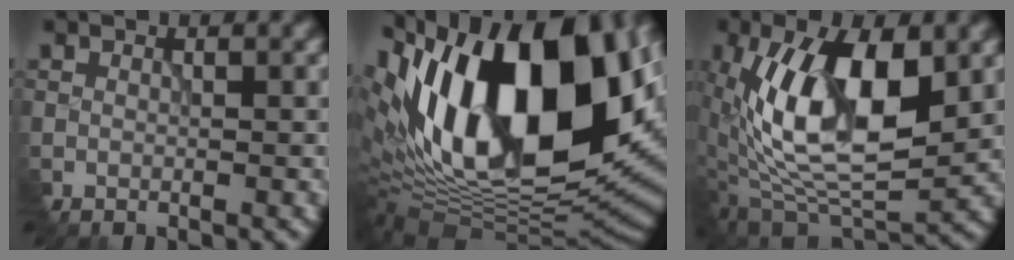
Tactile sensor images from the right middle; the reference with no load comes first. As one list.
[{"total": 19.1, "force": [4.1, 9.8, 15.9], "torque": [-0.263, 0.023, 0.063]}, {"total": 12.7, "force": [0.8, 6.3, 11.0], "torque": [-0.186, 0.000, 0.009]}]